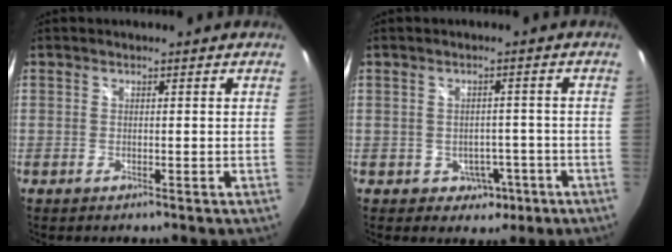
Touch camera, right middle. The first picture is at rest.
{"total": 4.4, "force": [-1.9, 3.8, 1.5], "torque": [-0.037, 0.009, -0.010]}